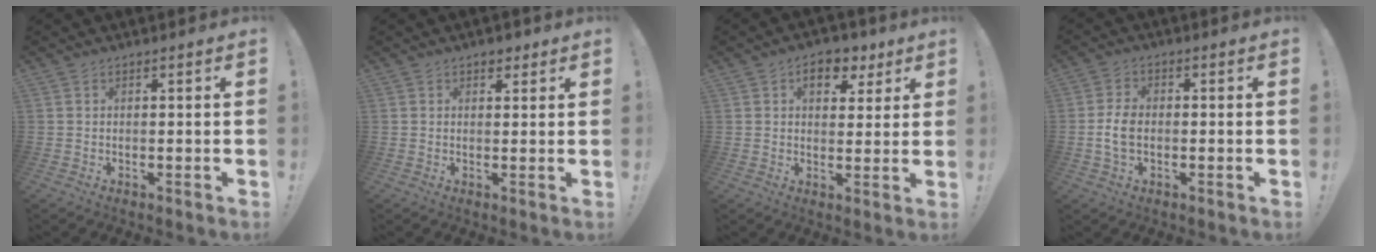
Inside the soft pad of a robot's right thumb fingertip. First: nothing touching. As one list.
[{"total": 2.3, "force": [1.5, 1.6, 0.9], "torque": [0.002, -0.004, 0.023]}, {"total": 8.1, "force": [3.8, 5.4, 4.7], "torque": [-0.052, -0.011, 0.065]}, {"total": 5.7, "force": [-0.7, 3.6, 4.4], "torque": [-0.083, 0.004, -0.014]}]